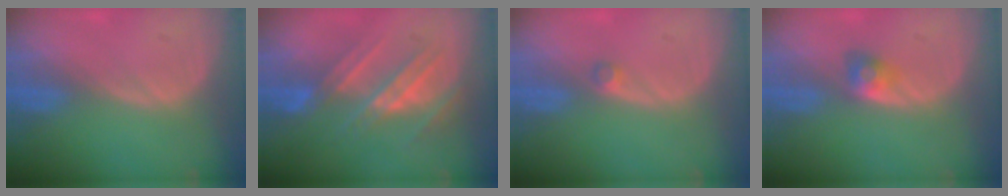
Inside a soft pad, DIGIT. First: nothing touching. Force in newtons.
{"total": 7.8, "press": 7.6, "slide": 1.7}
{"total": 1.3, "press": 1.1, "slide": 0.6}
{"total": 2.8, "press": 2.5, "slide": 1.2}